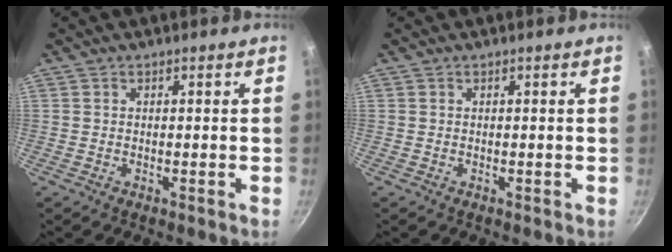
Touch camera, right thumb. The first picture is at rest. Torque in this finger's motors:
{"motor_torque": [0.00, 0.00, -0.21, 0.23, 0.00]}